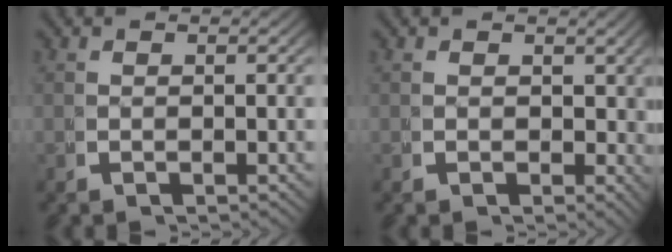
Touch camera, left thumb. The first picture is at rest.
{"total": 1.9, "force": [0.9, 1.5, 0.9], "torque": [-0.003, -0.009, 0.016]}